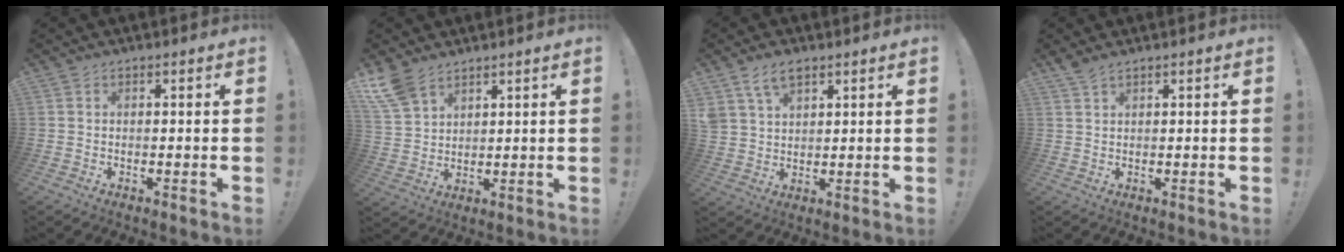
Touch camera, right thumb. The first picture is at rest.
{"total": 8.2, "force": [6.2, 4.2, 3.4], "torque": [-0.068, -0.029, 0.125]}
{"total": 7.3, "force": [4.5, 4.3, 3.8], "torque": [-0.074, -0.006, 0.088]}
{"total": 2.3, "force": [1.9, 0.4, 1.3], "torque": [-0.031, -0.008, 0.035]}